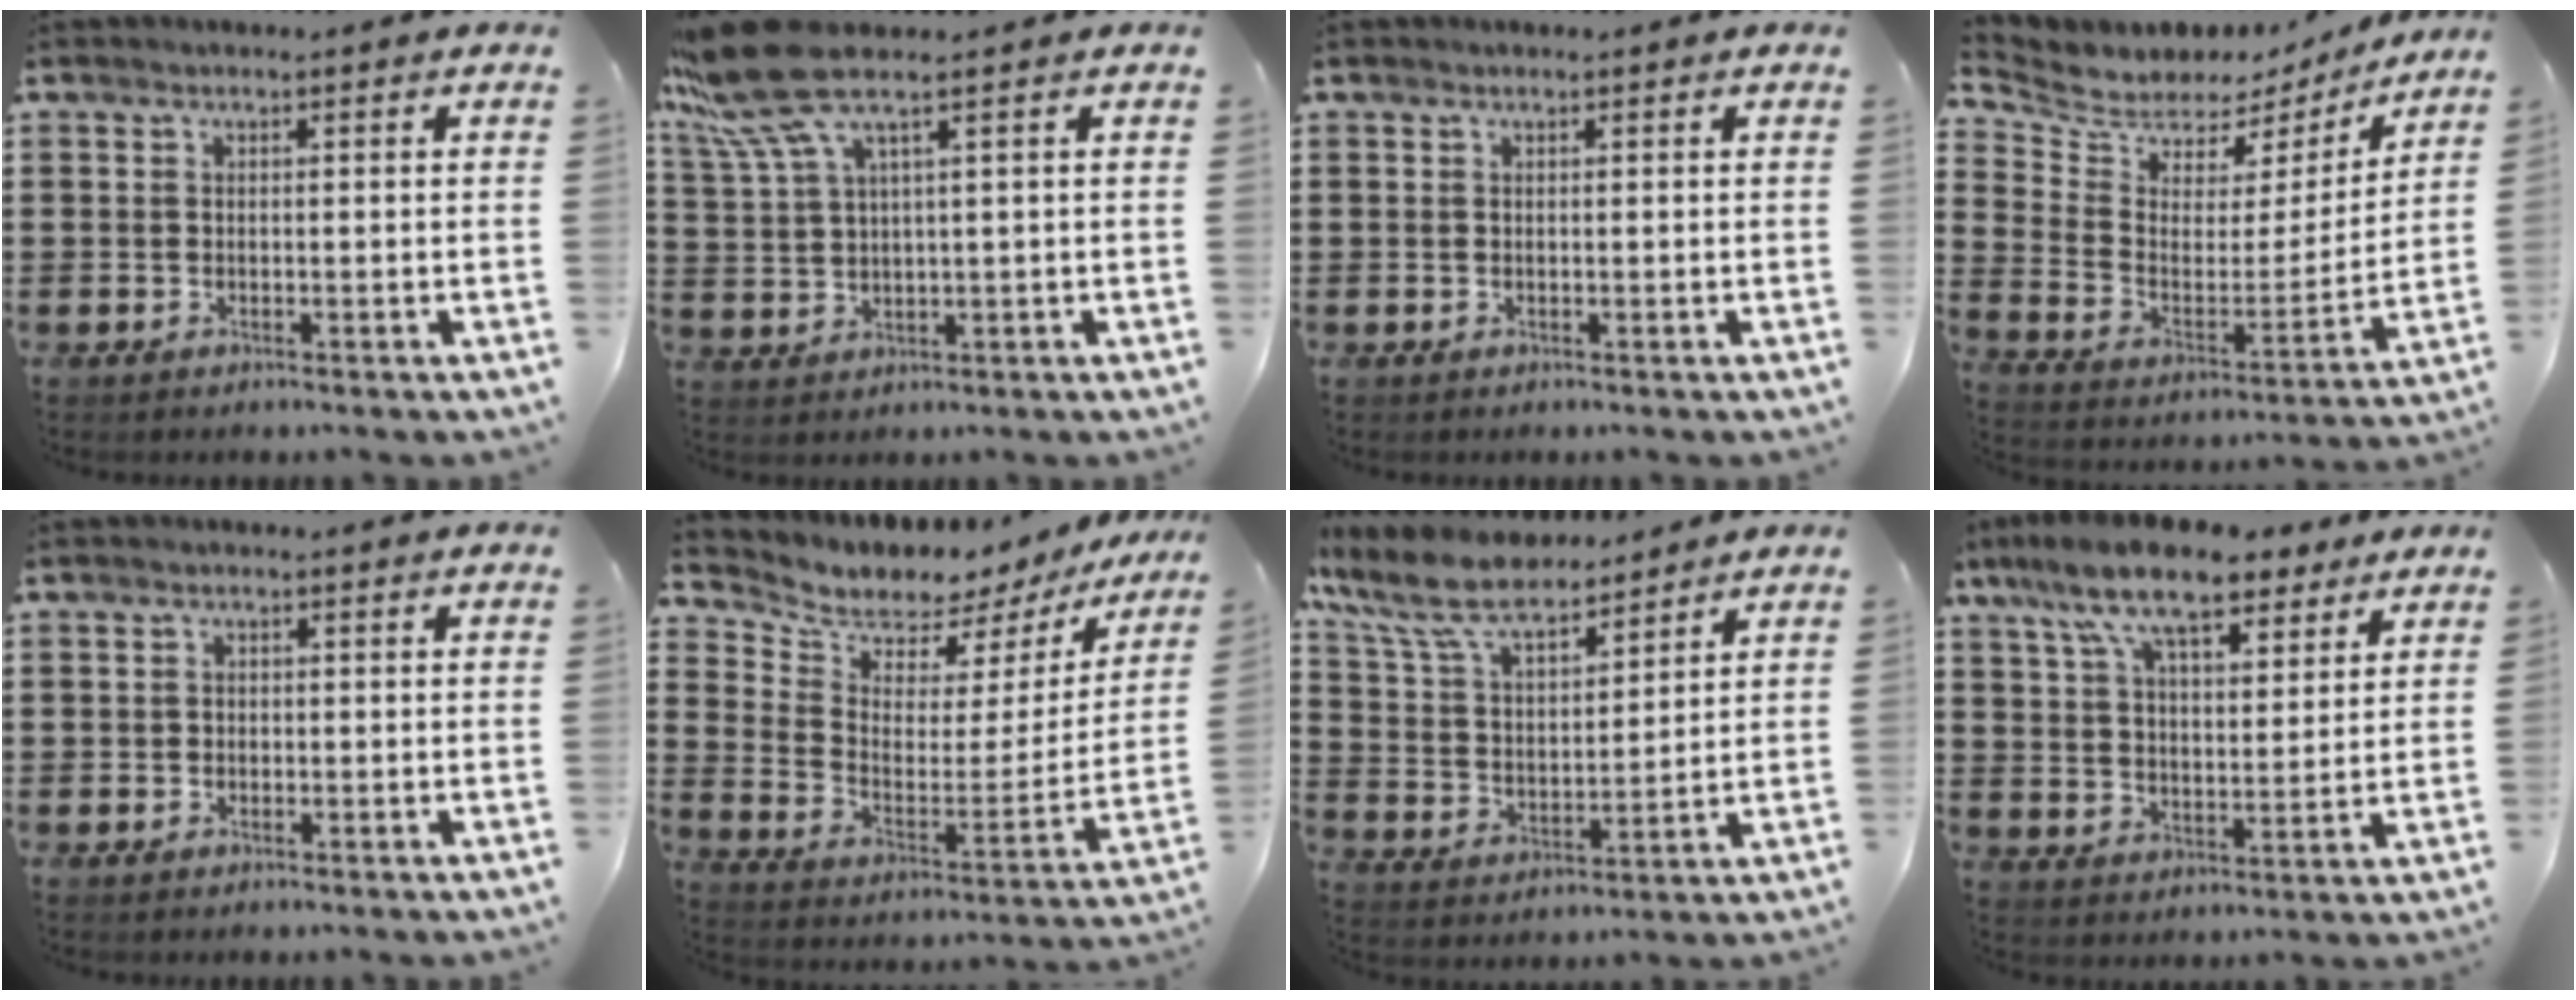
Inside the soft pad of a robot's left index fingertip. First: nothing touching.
{"total": 8.8, "force": [5.0, 1.7, 7.0], "torque": [-0.177, -0.026, 0.086]}
{"total": 0.0}
{"total": 5.2, "force": [4.7, 2.3, -0.1], "torque": [-0.038, -0.038, 0.078]}
{"total": 0.8, "force": [0.0, 0.7, 0.3], "torque": [-0.009, 0.005, -0.001]}
{"total": 5.0, "force": [4.5, 2.2, 0.2], "torque": [-0.033, -0.045, 0.069]}
{"total": 10.2, "force": [8.6, 2.9, 4.7], "torque": [-0.126, -0.033, 0.155]}
{"total": 12.2, "force": [9.2, 3.6, 7.2], "torque": [-0.159, -0.017, 0.165]}